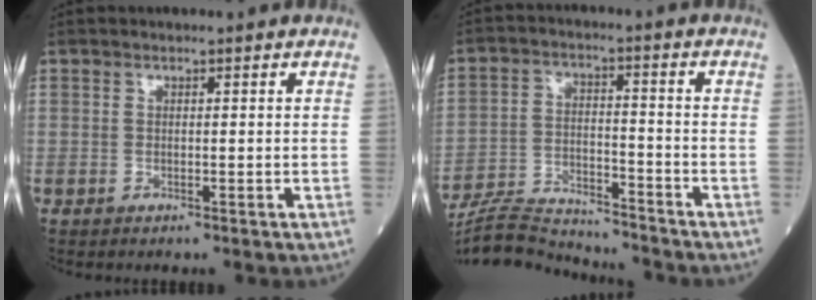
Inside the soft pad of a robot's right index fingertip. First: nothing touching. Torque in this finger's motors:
{"motor_torque": [-0.17, -0.31, -1.05, -0.21]}